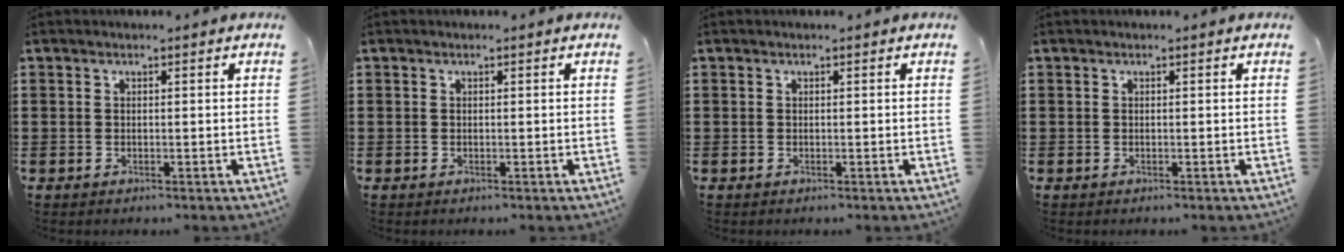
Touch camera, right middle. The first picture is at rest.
{"total": 0.0}
{"total": 0.0}
{"total": 0.0}